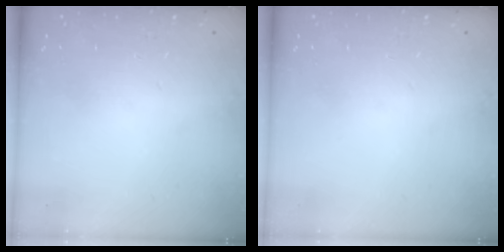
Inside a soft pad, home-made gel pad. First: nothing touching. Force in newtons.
{"total": 0.0}